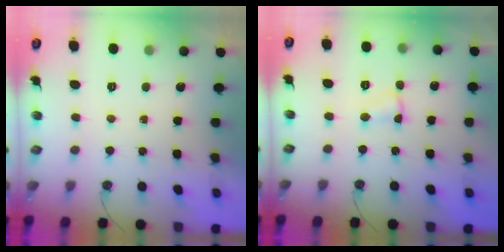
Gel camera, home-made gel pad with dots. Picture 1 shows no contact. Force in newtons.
{"total": 2.6, "press": 2.6, "slide": 0.4}